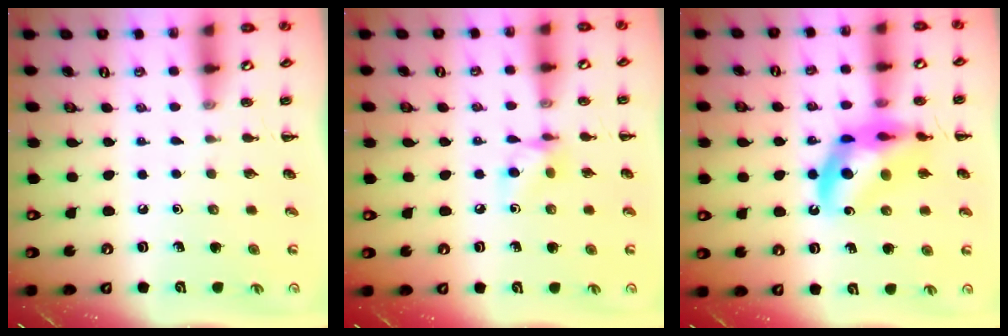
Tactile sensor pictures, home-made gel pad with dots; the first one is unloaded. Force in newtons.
{"total": 6.2, "press": 6.2, "slide": 0.3}
{"total": 14.0, "press": 13.5, "slide": 3.6}